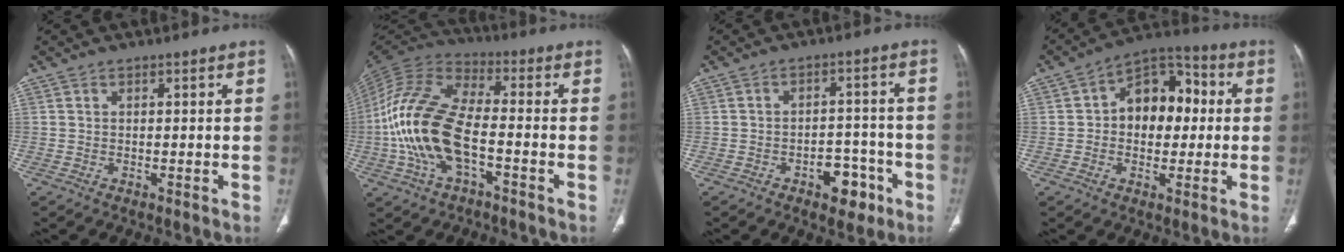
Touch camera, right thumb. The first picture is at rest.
{"total": 17.1, "force": [-3.9, 8.3, 14.5], "torque": [-0.302, 0.032, -0.077]}
{"total": 7.0, "force": [-3.8, 4.2, 4.1], "torque": [-0.025, 0.037, -0.049]}
{"total": 12.7, "force": [1.1, 8.7, 9.2], "torque": [-0.086, 0.030, 0.006]}